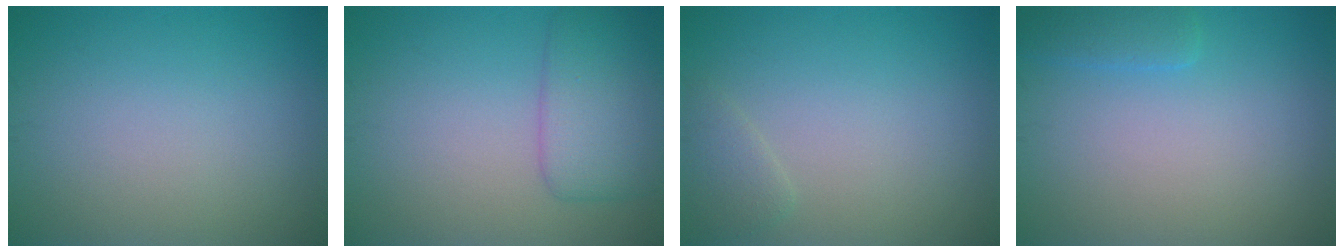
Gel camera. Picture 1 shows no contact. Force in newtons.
{"total": 4.2, "press": 4.2, "slide": 0.1}
{"total": 1.3, "press": 1.3, "slide": 0.2}
{"total": 1.6, "press": 1.6, "slide": 0.1}